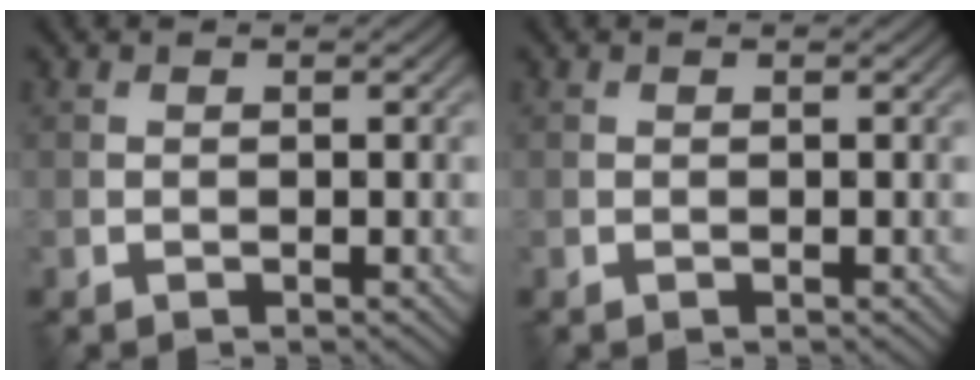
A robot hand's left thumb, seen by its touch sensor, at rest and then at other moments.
{"total": 0.0}